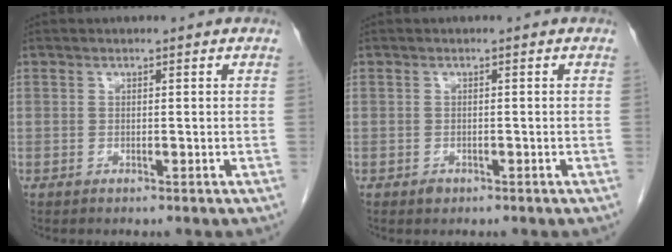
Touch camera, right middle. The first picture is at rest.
{"total": 0.9, "force": [-0.6, 0.6, 0.3], "torque": [-0.005, 0.002, -0.006]}